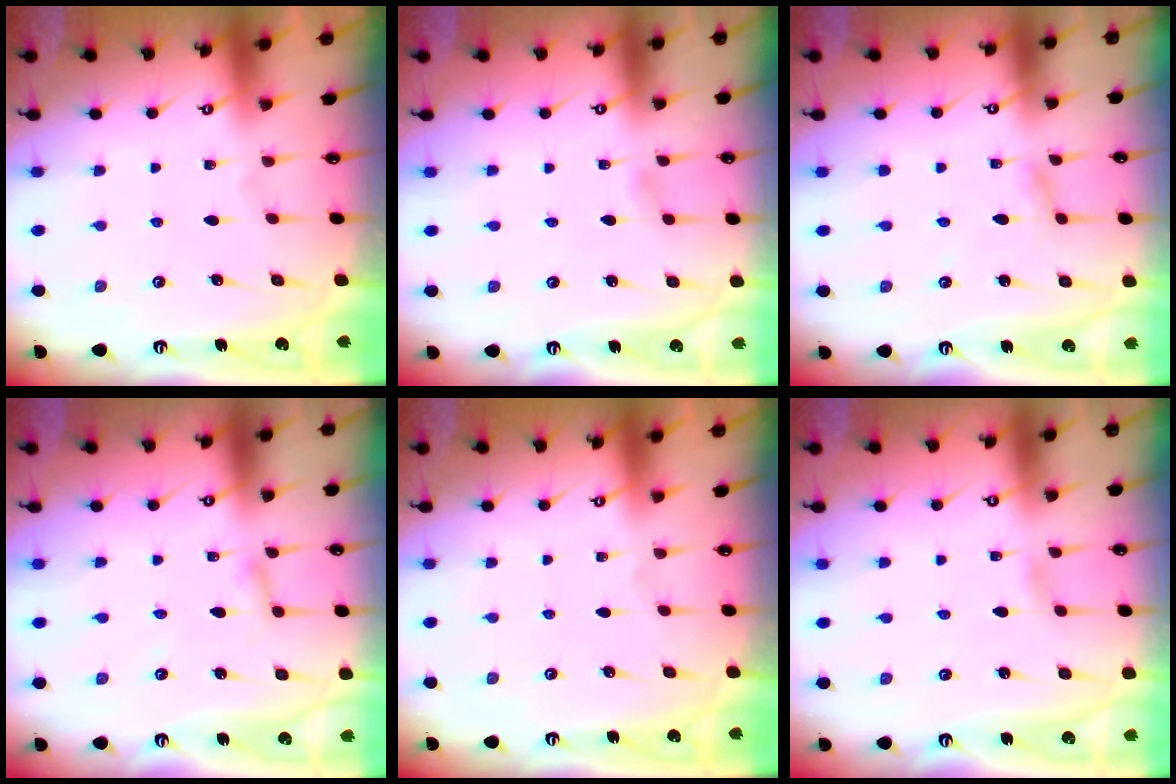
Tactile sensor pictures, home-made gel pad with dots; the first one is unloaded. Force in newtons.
{"total": 1.7, "press": 1.7, "slide": 0.1}
{"total": 2.4, "press": 2.4, "slide": 0.2}
{"total": 2.0, "press": 2.0, "slide": 0.2}
{"total": 0.0}
{"total": 1.2, "press": 1.2, "slide": 0.1}